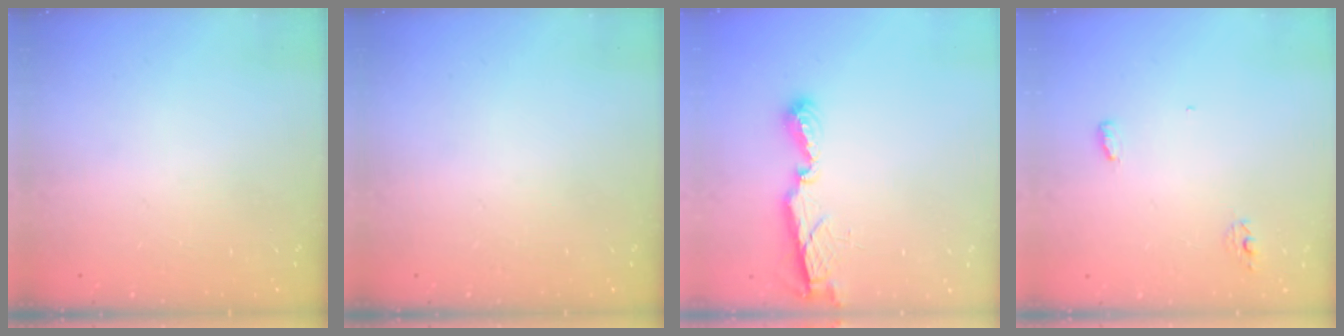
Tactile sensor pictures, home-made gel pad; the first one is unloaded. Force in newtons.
{"total": 0.0}
{"total": 7.2, "press": 7.2, "slide": 0.2}
{"total": 5.2, "press": 4.4, "slide": 2.7}